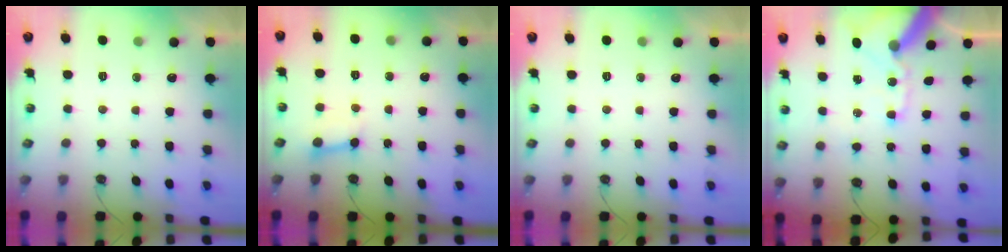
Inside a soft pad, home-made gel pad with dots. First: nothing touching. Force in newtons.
{"total": 4.8, "press": 4.7, "slide": 0.8}
{"total": 0.0}
{"total": 14.0, "press": 13.8, "slide": 2.5}